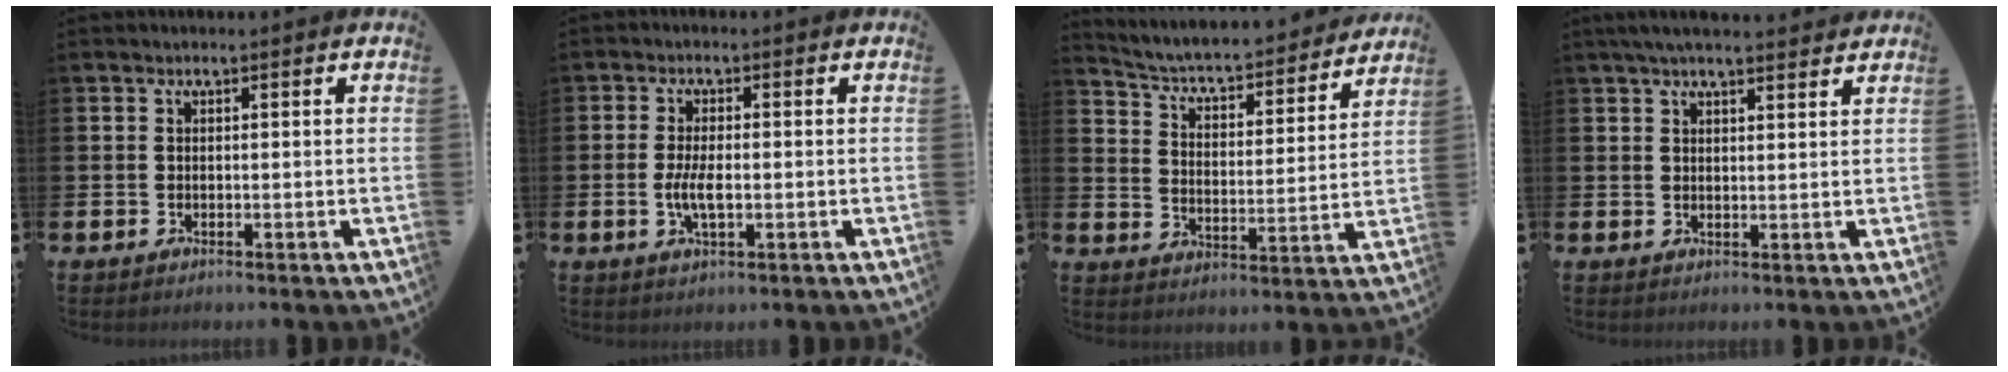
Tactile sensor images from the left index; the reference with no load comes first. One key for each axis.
{"total": 3.8, "fx": -0.5, "fy": 1.4, "fz": 3.5, "tx": -0.061, "ty": -0.002, "tz": -0.014}
{"total": 5.3, "fx": 4.9, "fy": 0.9, "fz": 1.7, "tx": -0.065, "ty": -0.043, "tz": 0.076}
{"total": 3.6, "fx": 3.3, "fy": 0.4, "fz": 1.5, "tx": -0.036, "ty": -0.004, "tz": 0.060}